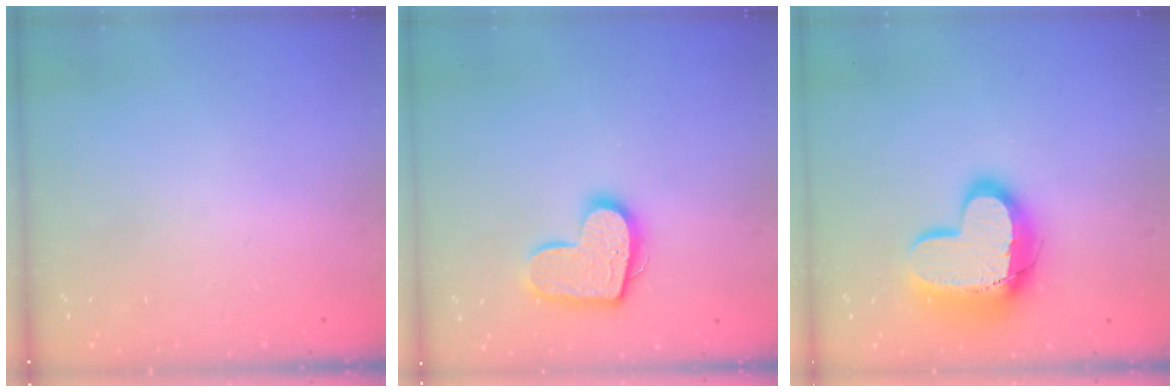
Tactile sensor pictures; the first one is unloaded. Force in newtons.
{"total": 14.5, "press": 14.5, "slide": 0.8}
{"total": 17.4, "press": 17.3, "slide": 1.3}